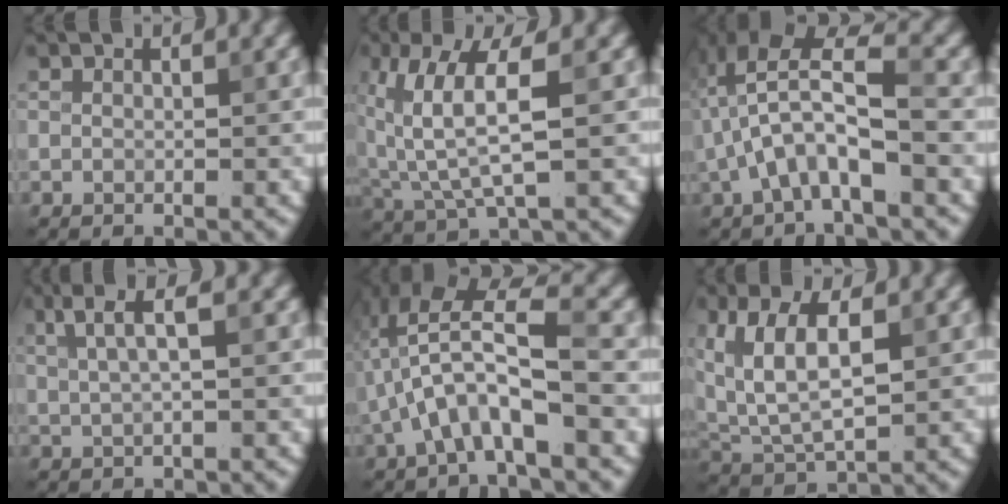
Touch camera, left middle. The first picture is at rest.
{"total": 6.0, "force": [1.6, 1.7, 5.5], "torque": [-0.124, -0.001, 0.036]}
{"total": 6.5, "force": [-0.9, 2.2, 6.1], "torque": [-0.131, 0.023, -0.020]}
{"total": 3.2, "force": [1.4, 0.7, 2.8], "torque": [-0.046, 0.003, 0.026]}
{"total": 6.4, "force": [-1.4, 1.7, 6.0], "torque": [-0.128, 0.019, -0.026]}
{"total": 6.8, "force": [1.9, 3.5, 5.5], "torque": [-0.120, 0.003, 0.037]}